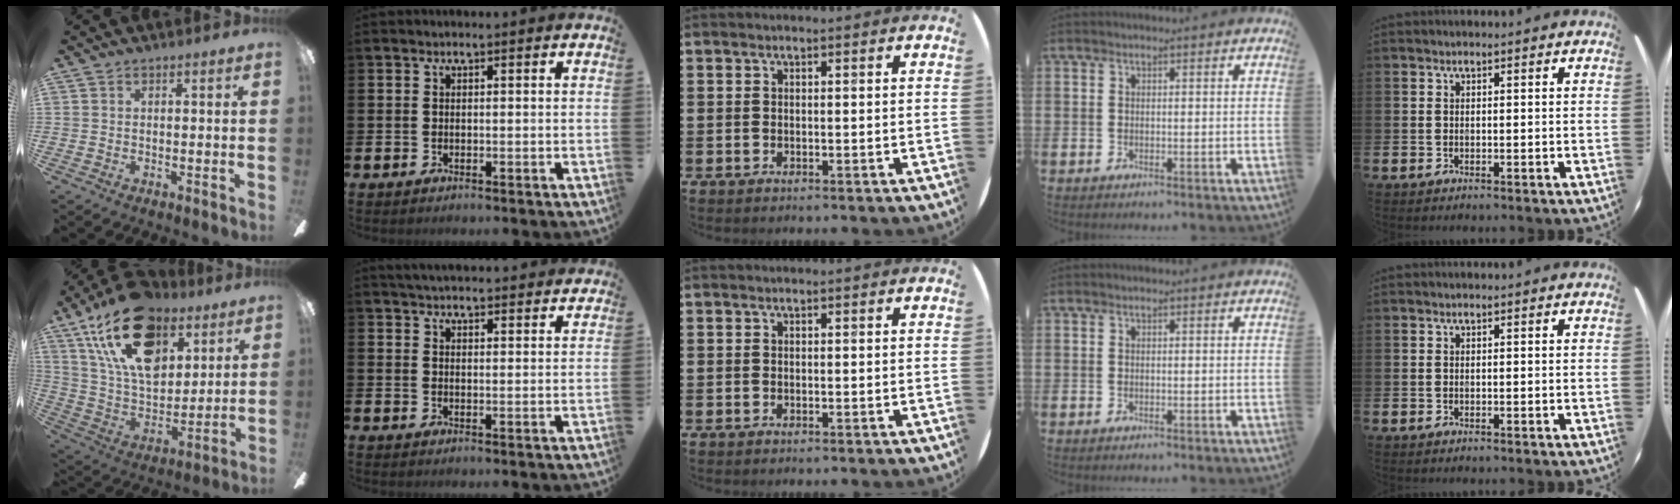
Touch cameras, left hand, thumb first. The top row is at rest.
{"thumb": {"total": 23.8, "force": [12.4, 14.1, 14.6], "torque": [-0.261, -0.051, 0.220]}, "index": {"total": 4.3, "force": [4.3, 0.2, 0.4], "torque": [-0.011, -0.025, 0.077]}}